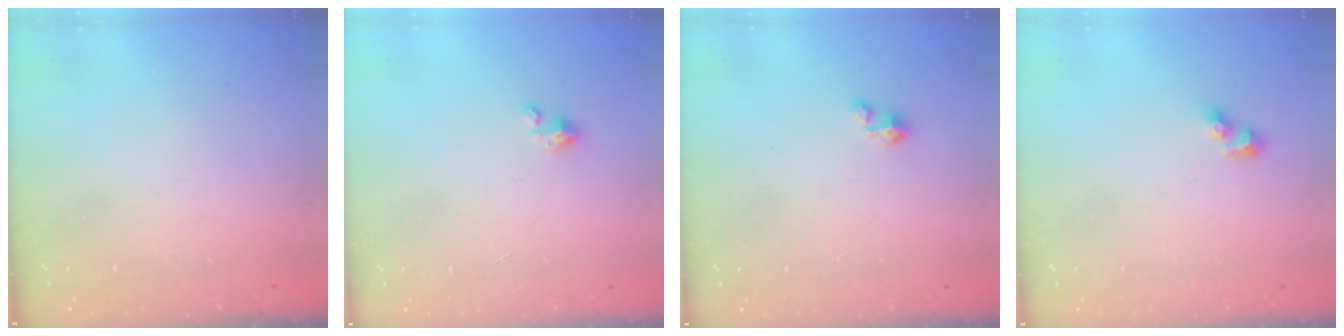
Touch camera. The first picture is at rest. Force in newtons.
{"total": 2.0, "press": 1.9, "slide": 0.3}
{"total": 1.8, "press": 1.8, "slide": 0.1}
{"total": 4.5, "press": 4.0, "slide": 2.0}